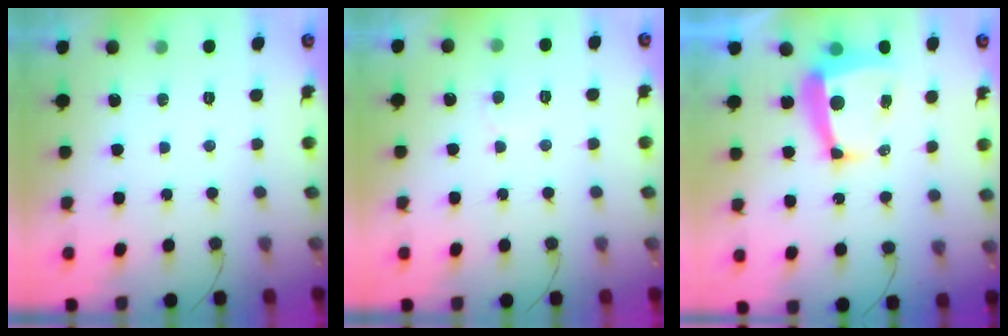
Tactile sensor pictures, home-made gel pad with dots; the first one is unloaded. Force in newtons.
{"total": 5.3, "press": 5.2, "slide": 0.4}
{"total": 9.1, "press": 9.0, "slide": 0.9}